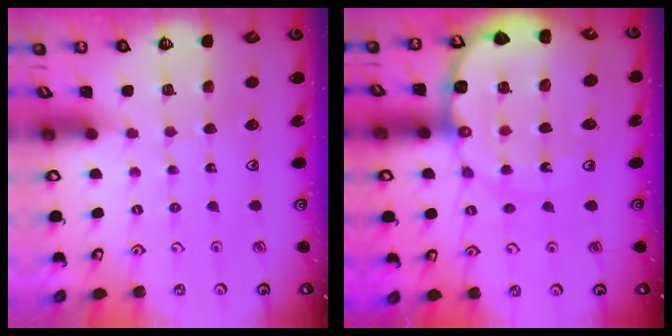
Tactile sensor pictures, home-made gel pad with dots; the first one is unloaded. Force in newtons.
{"total": 18.0, "press": 17.8, "slide": 2.8}